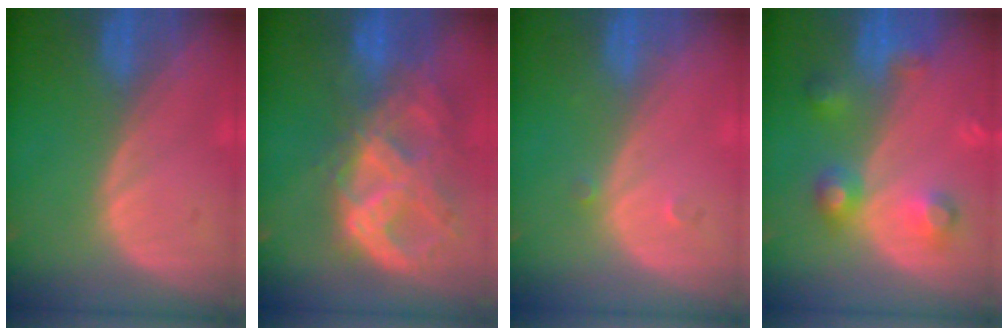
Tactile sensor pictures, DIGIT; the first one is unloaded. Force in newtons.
{"total": 11.1, "press": 9.4, "slide": 5.9}
{"total": 0.9, "press": 0.7, "slide": 0.5}
{"total": 5.9, "press": 5.9, "slide": 0.2}